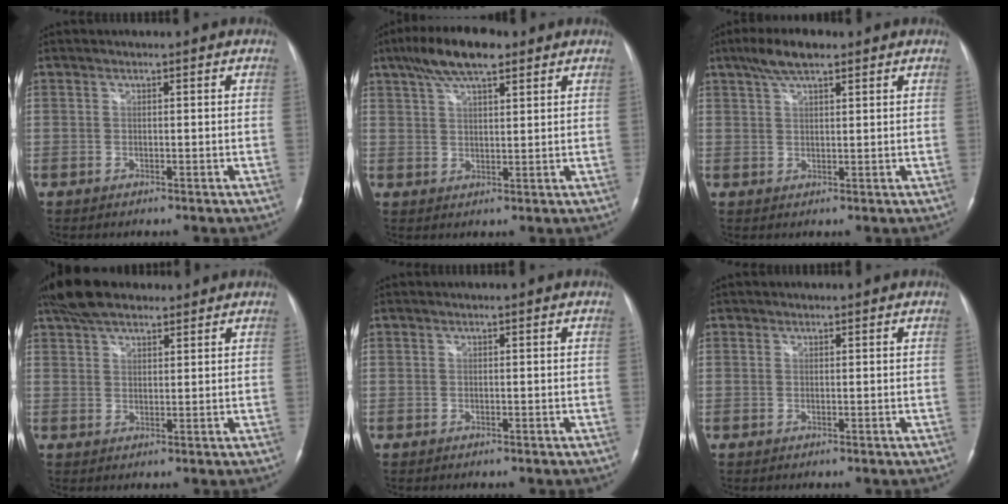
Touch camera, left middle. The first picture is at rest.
{"total": 9.5, "force": [6.3, 2.7, 6.5], "torque": [-0.121, 0.021, 0.108]}
{"total": 5.7, "force": [3.9, 1.6, 3.8], "torque": [-0.080, 0.017, 0.070]}
{"total": 8.8, "force": [6.9, 3.4, 4.2], "torque": [-0.078, 0.031, 0.125]}
{"total": 0.0}
{"total": 0.6, "force": [0.4, 0.4, 0.0], "torque": [0.002, 0.001, 0.005]}